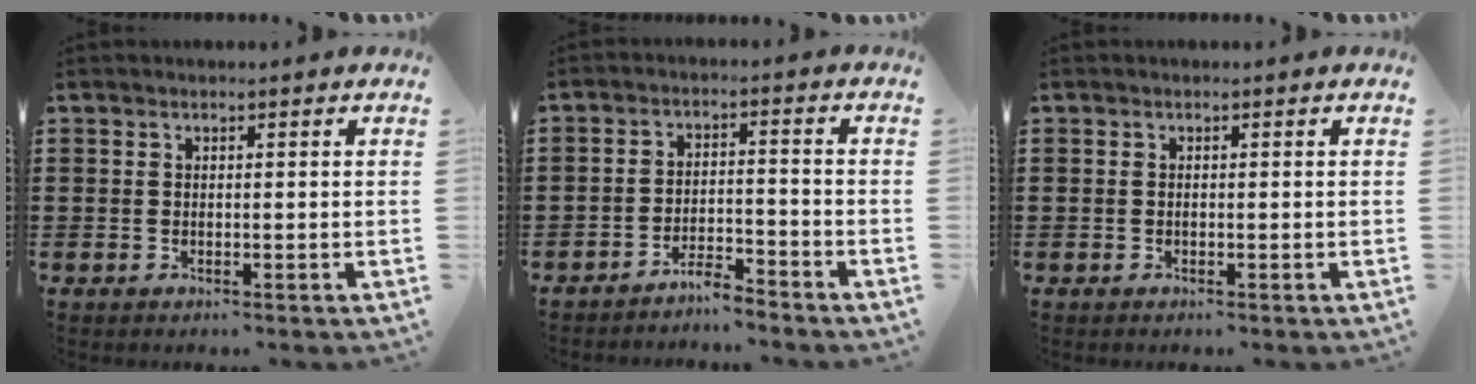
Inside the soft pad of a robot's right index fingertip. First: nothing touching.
{"total": 3.8, "force": [-3.8, 0.1, 0.6], "torque": [-0.015, 0.006, -0.078]}
{"total": 0.0}